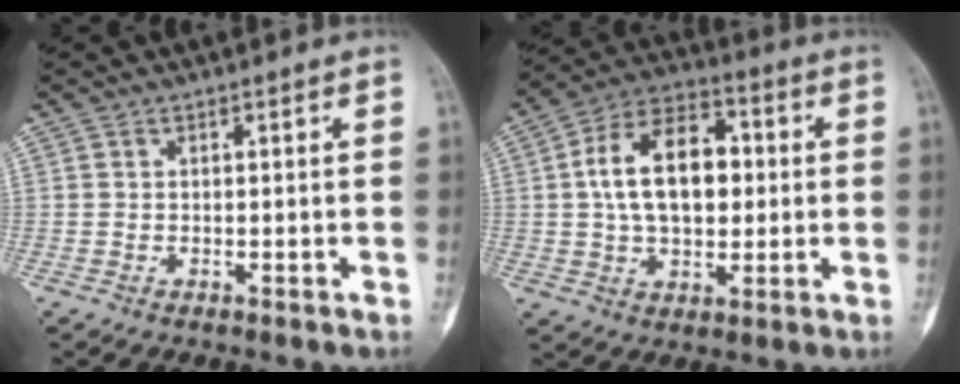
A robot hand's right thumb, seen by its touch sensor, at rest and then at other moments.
{"total": 16.5, "force": [1.8, 10.1, 12.9], "torque": [-0.196, 0.019, 0.026]}